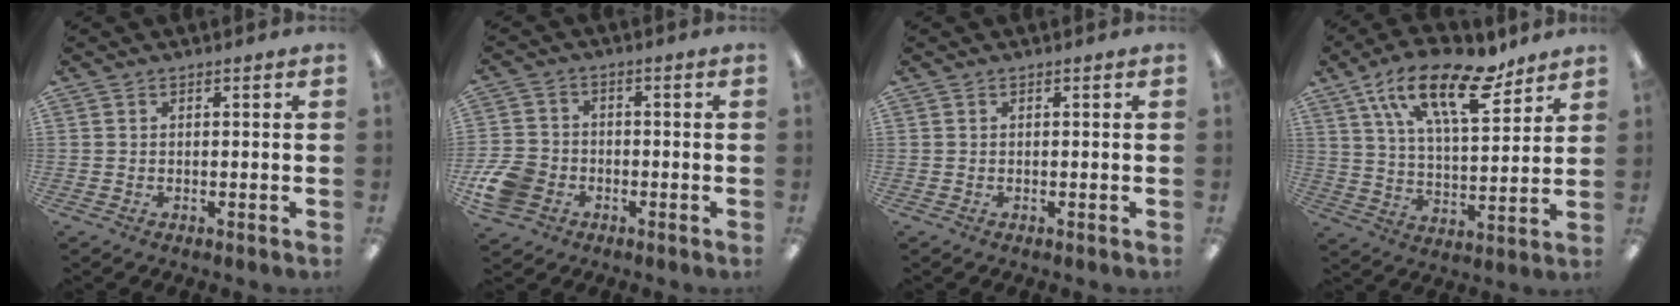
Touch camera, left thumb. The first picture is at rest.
{"total": 8.6, "force": [-3.3, 6.9, 4.1], "torque": [-0.101, 0.023, -0.060]}
{"total": 0.0}
{"total": 20.0, "force": [12.7, 8.4, 13.0], "torque": [-0.218, -0.058, 0.217]}